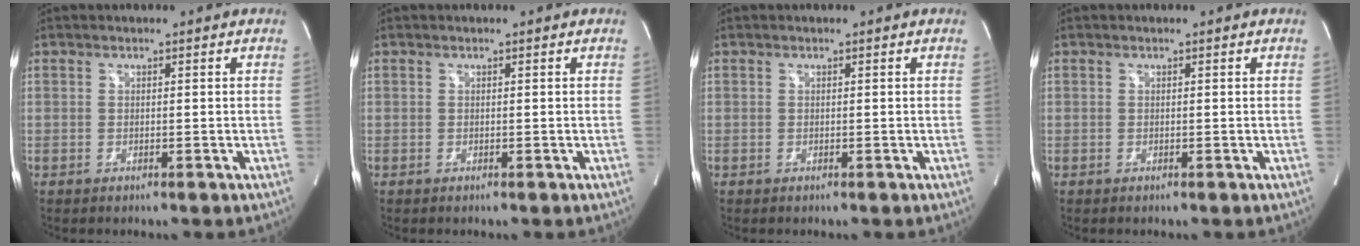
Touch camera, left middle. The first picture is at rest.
{"total": 0.0}
{"total": 0.0}
{"total": 0.0}